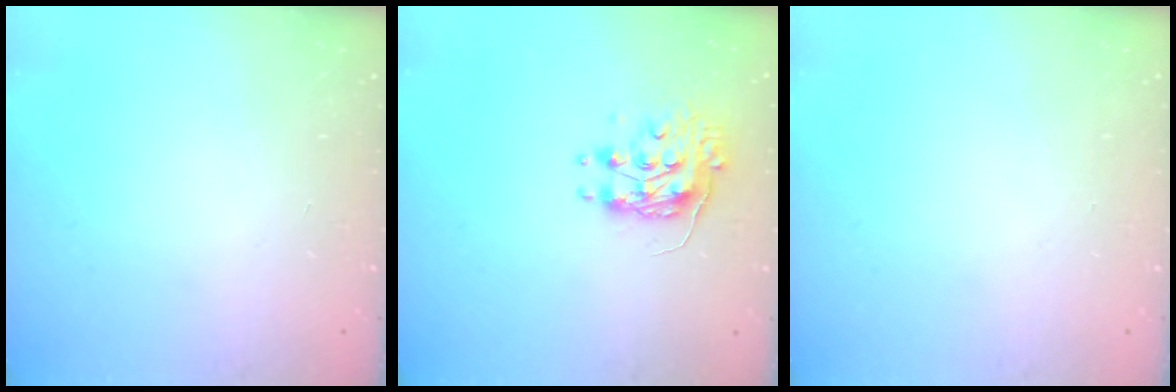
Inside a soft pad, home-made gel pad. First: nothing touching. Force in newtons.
{"total": 8.6, "press": 8.6, "slide": 0.2}
{"total": 0.0}